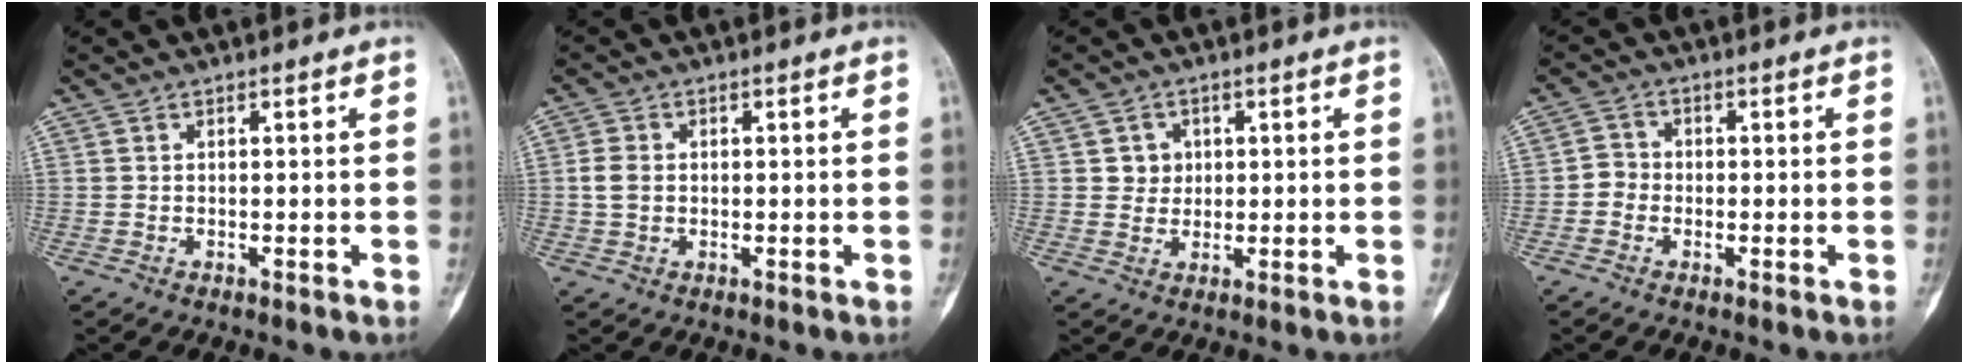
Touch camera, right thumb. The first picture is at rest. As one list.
[{"total": 3.0, "force": [0.1, 2.4, 1.8], "torque": [-0.033, 0.005, 0.000]}, {"total": 3.2, "force": [0.8, 3.0, 0.8], "torque": [0.008, 0.001, 0.010]}, {"total": 2.7, "force": [-0.9, 2.5, 0.8], "torque": [0.007, 0.010, -0.025]}]